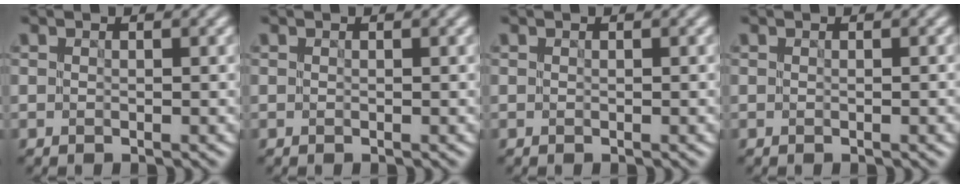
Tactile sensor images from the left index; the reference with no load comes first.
{"total": 0.0}
{"total": 0.0}
{"total": 1.2, "force": [-0.3, 0.6, 1.1], "torque": [-0.010, -0.002, -0.002]}